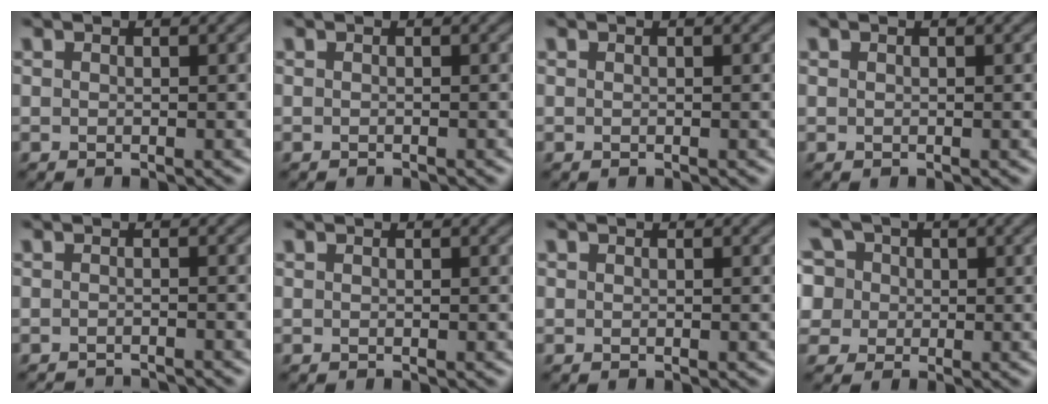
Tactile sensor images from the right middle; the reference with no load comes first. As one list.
[{"total": 0.8, "force": [-0.8, 0.1, 0.3], "torque": [0.003, -0.002, -0.013]}, {"total": 0.0}, {"total": 0.0}, {"total": 3.1, "force": [-3.0, 0.3, 0.7], "torque": [-0.008, -0.005, -0.044]}, {"total": 0.0}, {"total": 0.0}, {"total": 9.1, "force": [3.4, 7.3, 4.2], "torque": [-0.079, 0.038, 0.020]}]